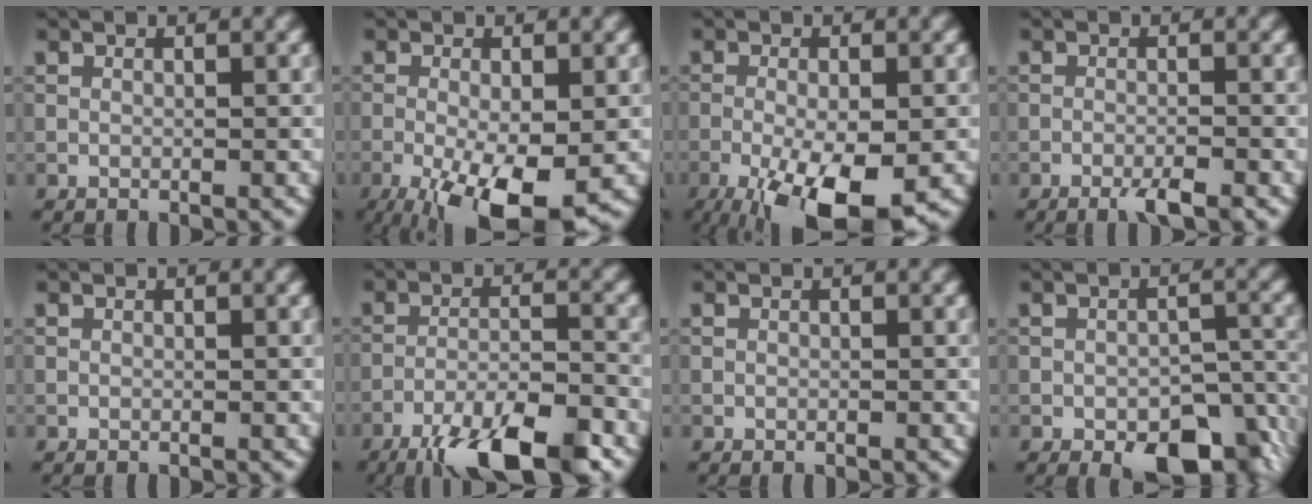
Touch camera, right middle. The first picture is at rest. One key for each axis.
{"total": 8.8, "fx": -3.5, "fy": 2.9, "fz": 7.6, "tx": -0.134, "ty": -0.017, "tz": -0.049}
{"total": 9.6, "fx": -4.4, "fy": 3.0, "fz": 8.0, "tx": -0.141, "ty": -0.018, "tz": -0.065}
{"total": 2.3, "fx": -1.6, "fy": 0.2, "fz": 1.7, "tx": -0.030, "ty": -0.002, "tz": -0.031}
{"total": 0.0}
{"total": 11.0, "fx": -7.8, "fy": 2.6, "fz": 7.2, "tx": -0.125, "ty": -0.008, "tz": -0.131}
{"total": 0.0}
{"total": 7.9, "fx": -4.0, "fy": 3.8, "fz": 5.7, "tx": -0.074, "ty": -0.015, "tz": -0.045}